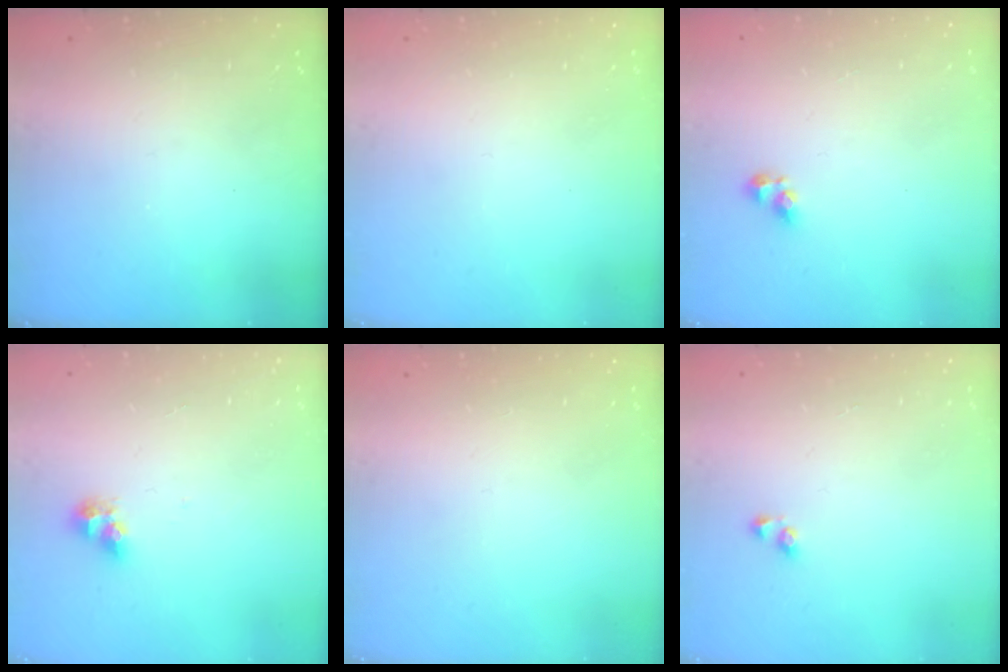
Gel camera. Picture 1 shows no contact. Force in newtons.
{"total": 0.0}
{"total": 5.1, "press": 5.1, "slide": 0.3}
{"total": 6.0, "press": 6.0, "slide": 0.1}
{"total": 0.0}
{"total": 2.4, "press": 2.0, "slide": 1.3}